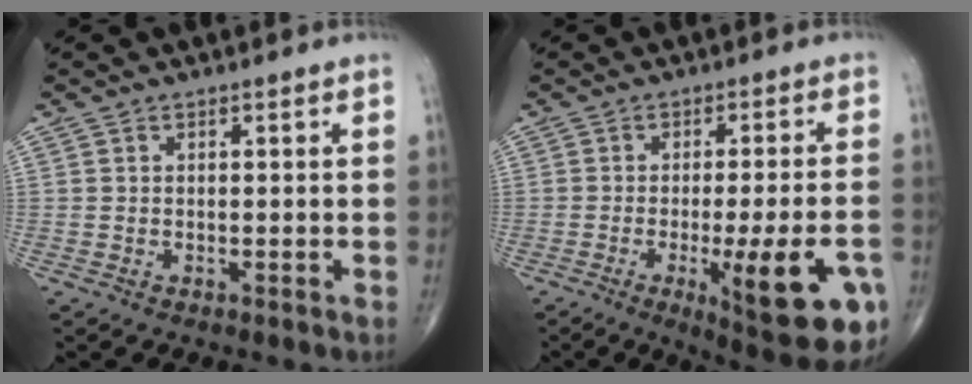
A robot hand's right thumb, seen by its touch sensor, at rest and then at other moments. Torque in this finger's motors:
{"motor_torque": [1.88, 1.71, 1.13, -0.27, 0.41]}